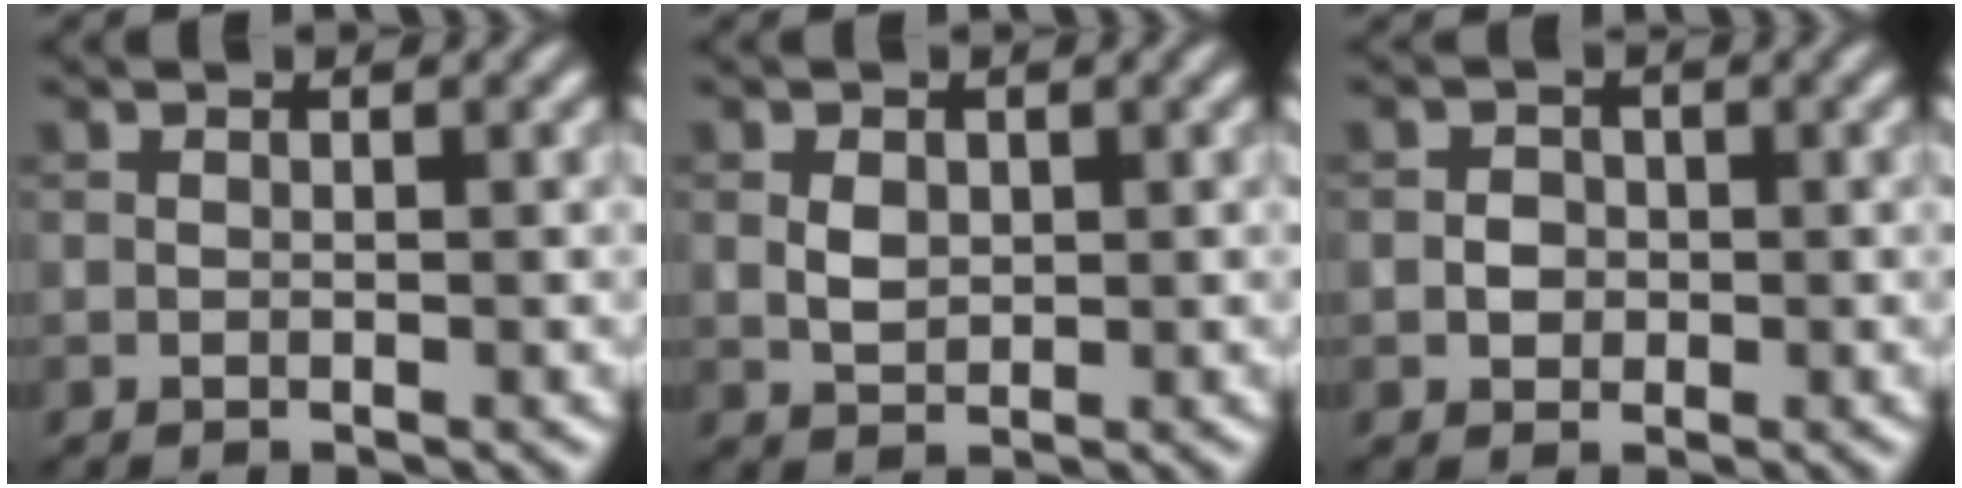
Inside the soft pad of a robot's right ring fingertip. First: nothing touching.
{"total": 1.6, "force": [0.3, 1.2, 1.0], "torque": [-0.022, 0.000, 0.008]}
{"total": 1.4, "force": [-0.3, 1.3, 0.5], "torque": [-0.004, 0.000, -0.008]}